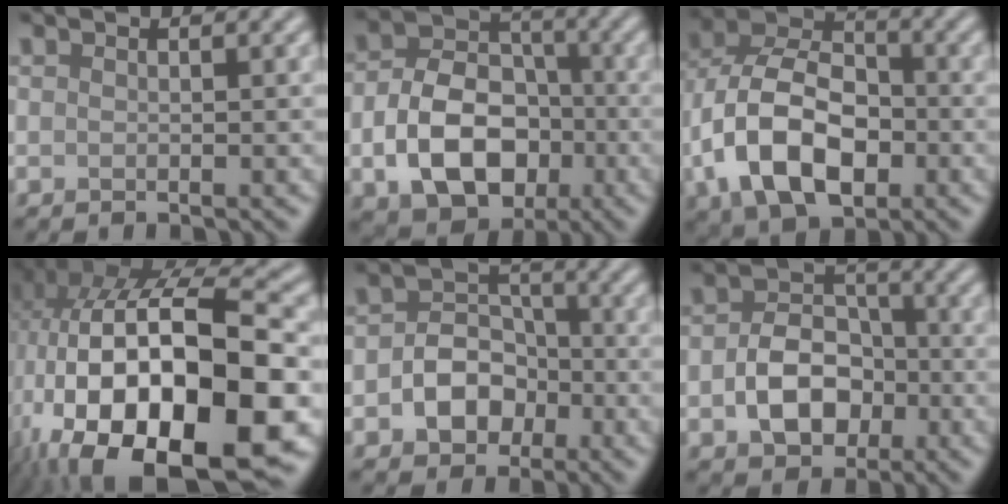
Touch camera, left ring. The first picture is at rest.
{"total": 8.9, "force": [-2.4, 6.4, 5.7], "torque": [-0.105, -0.005, -0.041]}
{"total": 11.2, "force": [-3.2, 7.1, 8.1], "torque": [-0.168, -0.001, -0.072]}
{"total": 20.2, "force": [-4.3, 9.8, 17.1], "torque": [-0.287, -0.039, -0.045]}
{"total": 4.8, "force": [-1.5, 3.7, 2.5], "torque": [-0.021, 0.003, -0.031]}
{"total": 5.7, "force": [-1.5, 4.2, 3.5], "torque": [-0.057, -0.002, -0.024]}